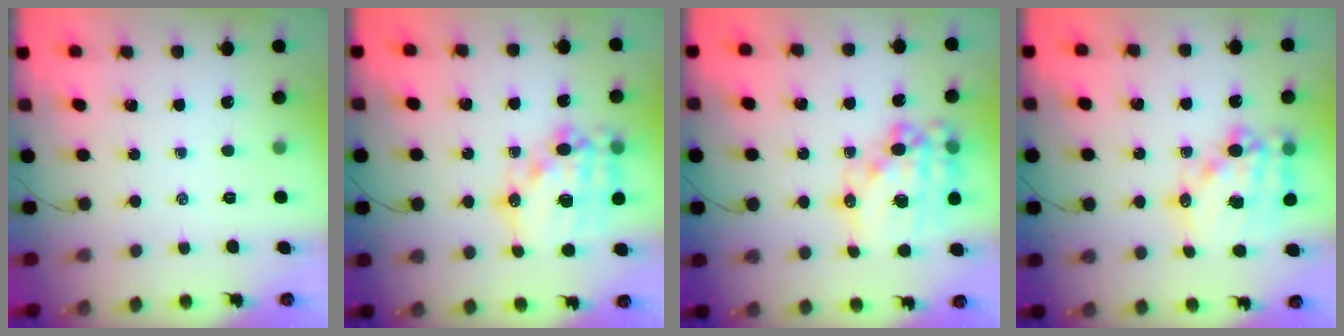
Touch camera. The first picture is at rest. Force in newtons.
{"total": 18.4, "press": 18.0, "slide": 3.9}
{"total": 21.4, "press": 20.9, "slide": 4.6}
{"total": 16.4, "press": 16.1, "slide": 3.3}